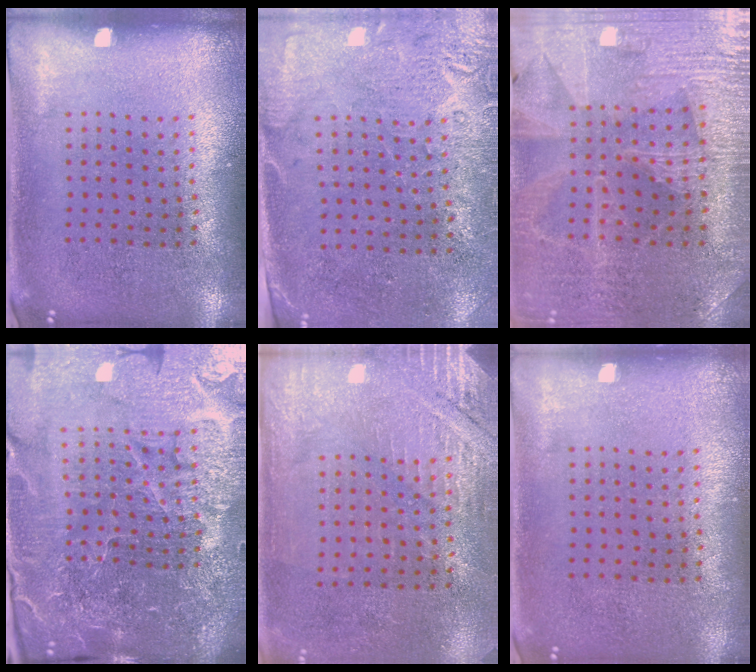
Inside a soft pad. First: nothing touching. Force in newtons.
{"total": 2.8, "press": 2.4, "slide": 1.4}
{"total": 2.9, "press": 2.9, "slide": 0.6}
{"total": 6.6, "press": 5.8, "slide": 3.2}
{"total": 2.9, "press": 2.7, "slide": 1.1}
{"total": 0.0}